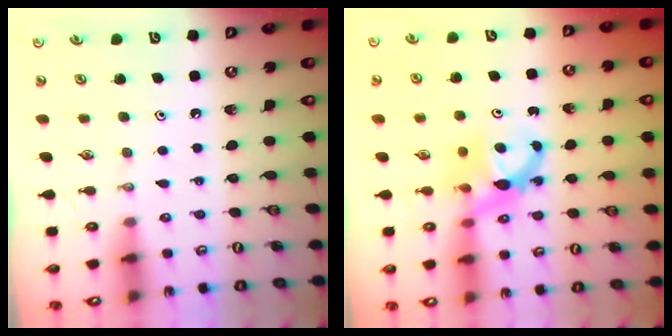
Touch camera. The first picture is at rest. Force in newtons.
{"total": 6.5, "press": 6.5, "slide": 0.4}